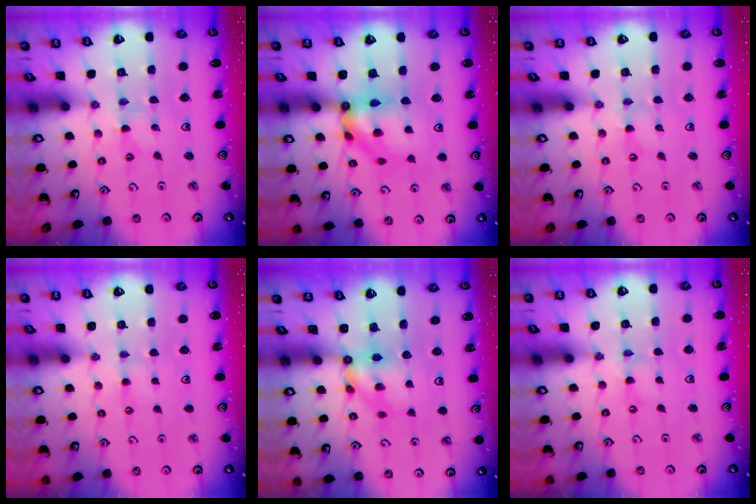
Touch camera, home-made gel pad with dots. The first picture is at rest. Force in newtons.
{"total": 10.6, "press": 10.6, "slide": 1.2}
{"total": 0.0}
{"total": 2.3, "press": 2.3, "slide": 0.4}
{"total": 5.7, "press": 5.7, "slide": 0.1}
{"total": 0.0}